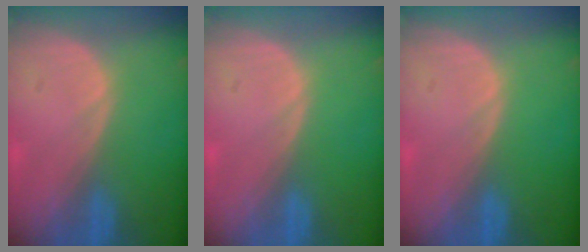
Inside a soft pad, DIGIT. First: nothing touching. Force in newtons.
{"total": 0.0}
{"total": 0.0}